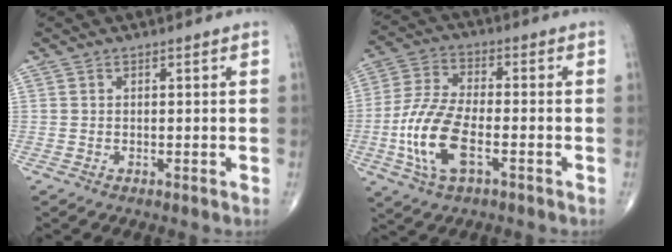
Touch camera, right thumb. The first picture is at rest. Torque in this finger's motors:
{"motor_torque": [0.05, 0.29, 0.78, 0.28, 0.44]}